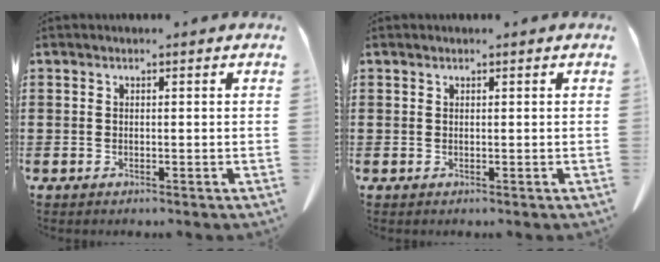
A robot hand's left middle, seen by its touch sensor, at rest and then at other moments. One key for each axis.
{"total": 0.0}